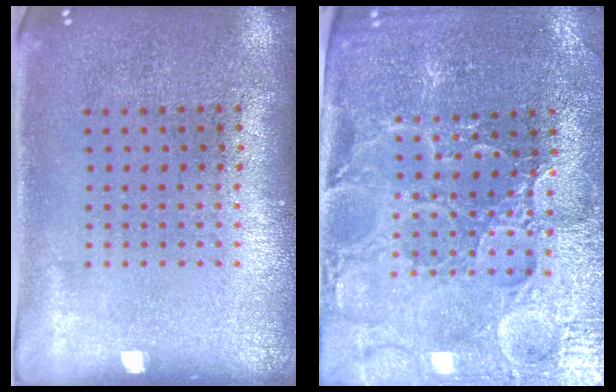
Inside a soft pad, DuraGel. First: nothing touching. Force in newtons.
{"total": 3.5, "press": 3.4, "slide": 0.6}